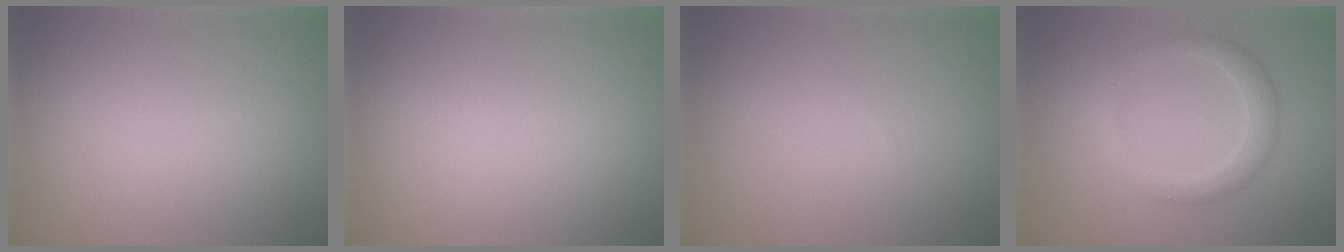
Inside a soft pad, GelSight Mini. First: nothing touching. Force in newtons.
{"total": 0.0}
{"total": 0.0}
{"total": 2.7, "press": 2.7, "slide": 0.2}